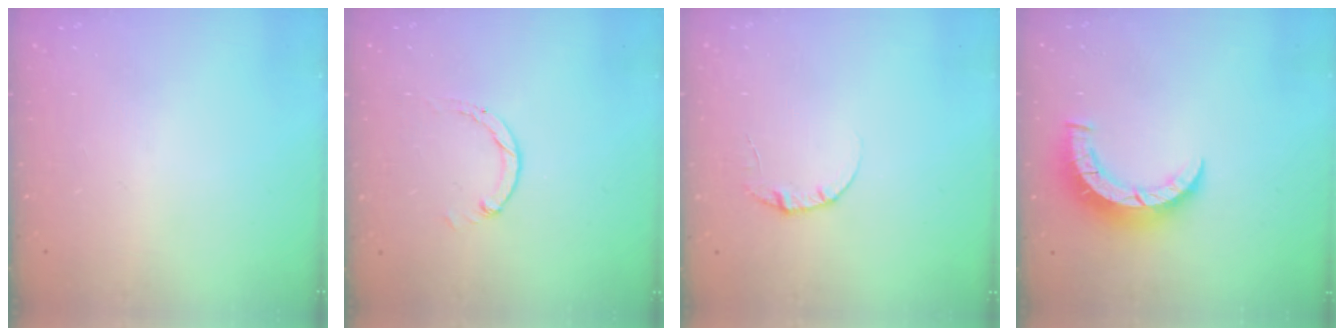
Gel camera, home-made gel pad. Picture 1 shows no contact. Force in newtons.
{"total": 1.3, "press": 1.2, "slide": 0.2}
{"total": 4.0, "press": 4.0, "slide": 0.4}
{"total": 6.8, "press": 6.8, "slide": 0.6}